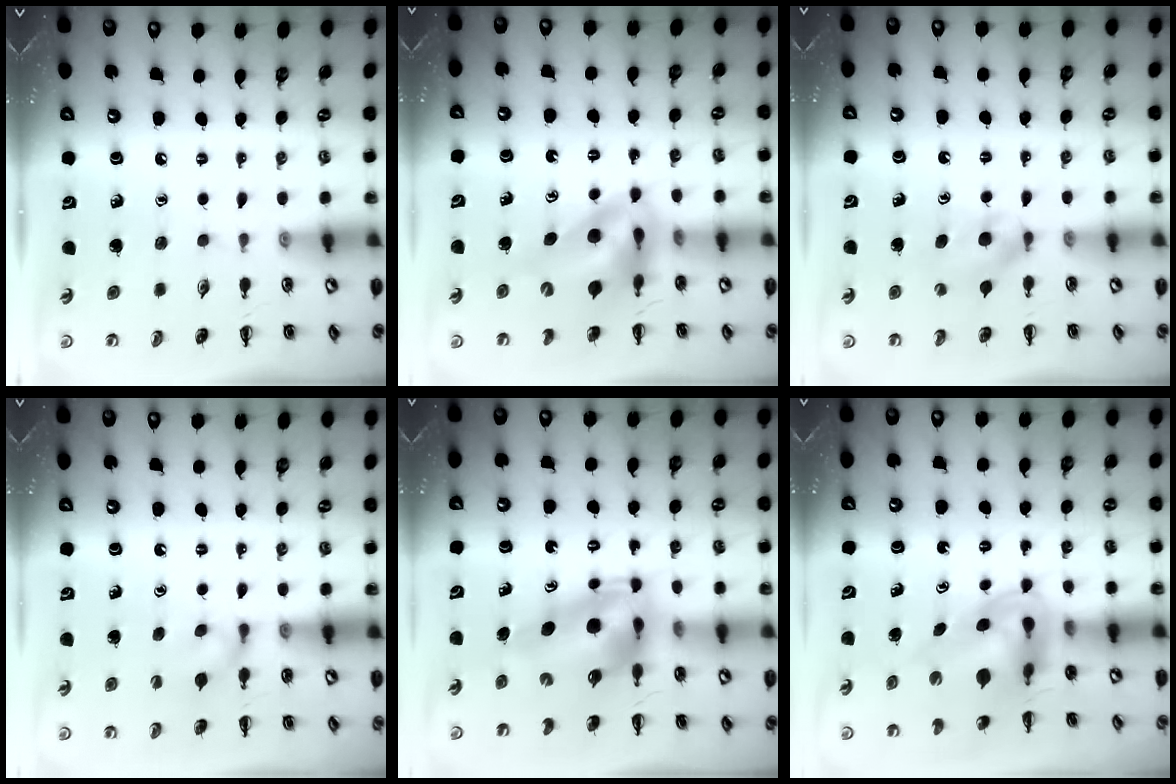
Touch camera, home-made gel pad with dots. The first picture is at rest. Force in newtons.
{"total": 9.6, "press": 9.1, "slide": 3.0}
{"total": 4.9, "press": 4.7, "slide": 1.2}
{"total": 3.4, "press": 3.1, "slide": 1.2}
{"total": 8.3, "press": 7.9, "slide": 2.4}
{"total": 5.7, "press": 5.7, "slide": 0.8}